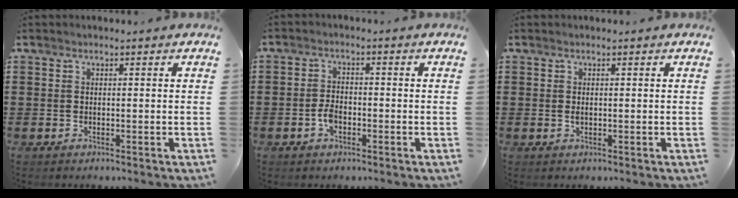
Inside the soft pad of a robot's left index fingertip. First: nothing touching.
{"total": 2.9, "force": [-1.1, 1.6, 2.2], "torque": [-0.056, -0.001, -0.025]}
{"total": 0.8, "force": [0.0, 0.3, 0.7], "torque": [-0.016, -0.002, 0.001]}